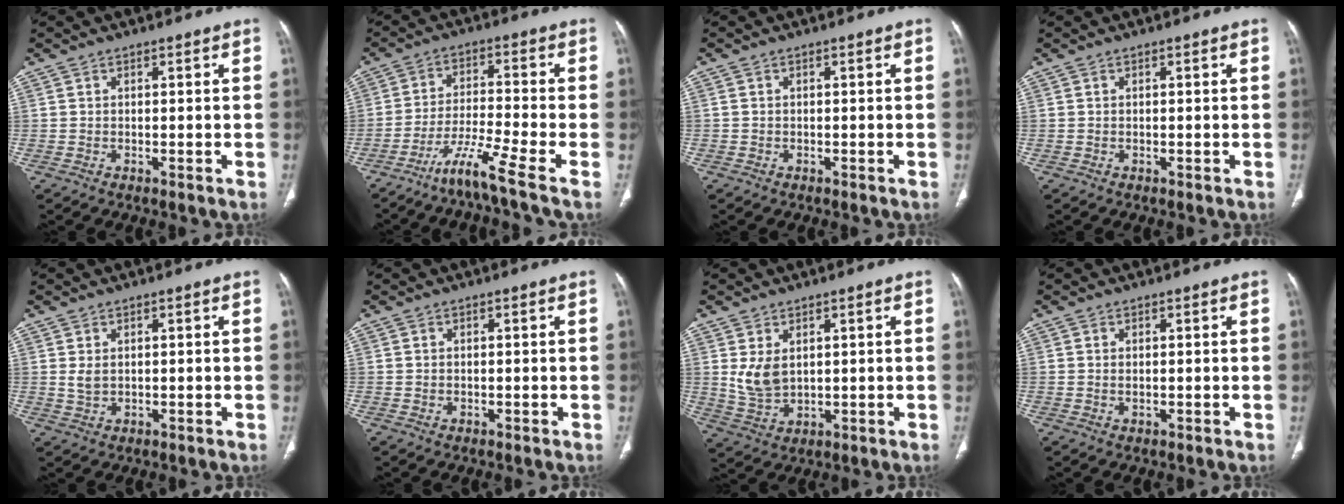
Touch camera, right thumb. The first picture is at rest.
{"total": 9.7, "force": [-6.2, -0.4, 7.5], "torque": [-0.154, 0.021, -0.120]}
{"total": 0.7, "force": [-0.2, 0.6, 0.0], "torque": [0.001, 0.005, -0.004]}
{"total": 0.0}
{"total": 2.0, "force": [0.6, 1.3, 1.4], "torque": [-0.026, -0.001, 0.020]}
{"total": 0.0}
{"total": 5.7, "force": [1.7, 3.6, 4.0], "torque": [-0.073, -0.013, 0.048]}
{"total": 0.7, "force": [0.2, 0.3, 0.6], "torque": [-0.015, 0.000, 0.007]}